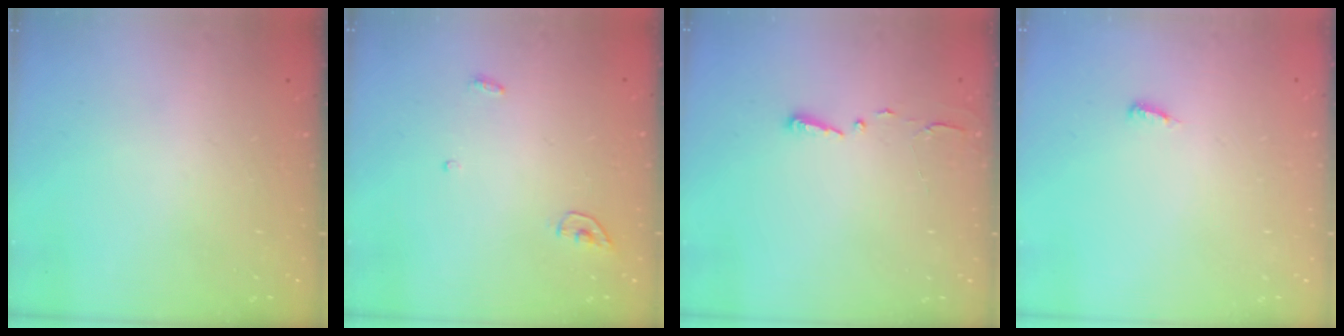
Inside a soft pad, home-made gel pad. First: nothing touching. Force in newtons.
{"total": 3.4, "press": 3.4, "slide": 0.3}
{"total": 2.7, "press": 2.7, "slide": 0.4}
{"total": 3.8, "press": 3.8, "slide": 0.4}